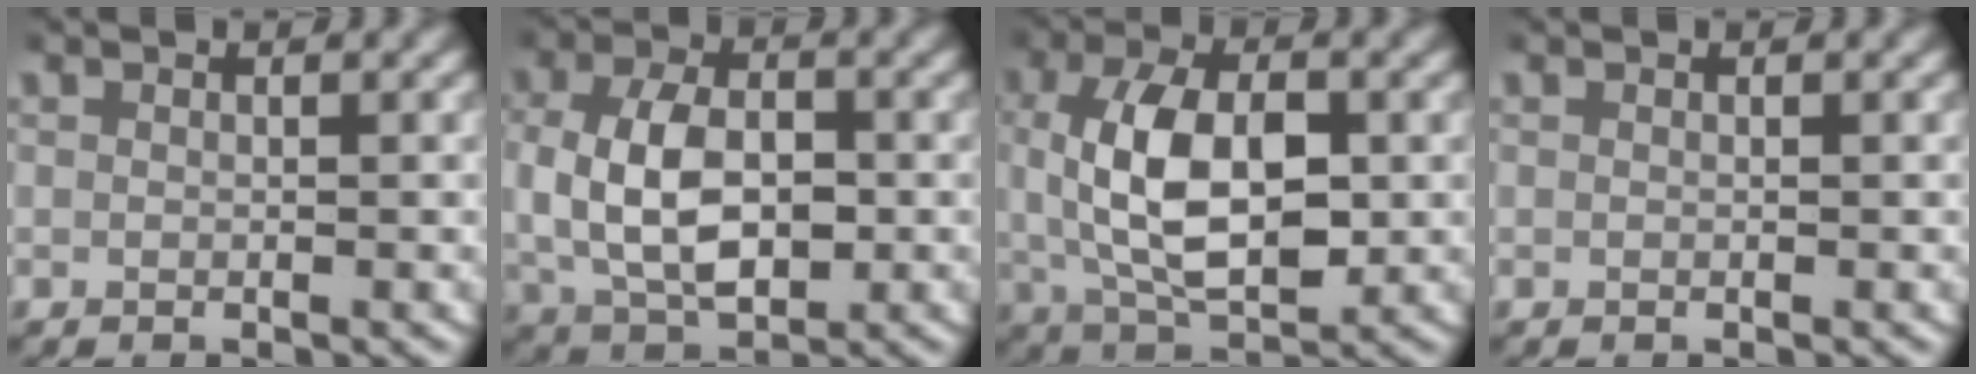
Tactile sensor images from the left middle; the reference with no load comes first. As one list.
[{"total": 7.3, "force": [-0.6, 5.0, 5.4], "torque": [-0.121, -0.010, -0.001]}, {"total": 8.6, "force": [0.2, 4.7, 7.2], "torque": [-0.146, -0.010, 0.011]}, {"total": 0.0}]